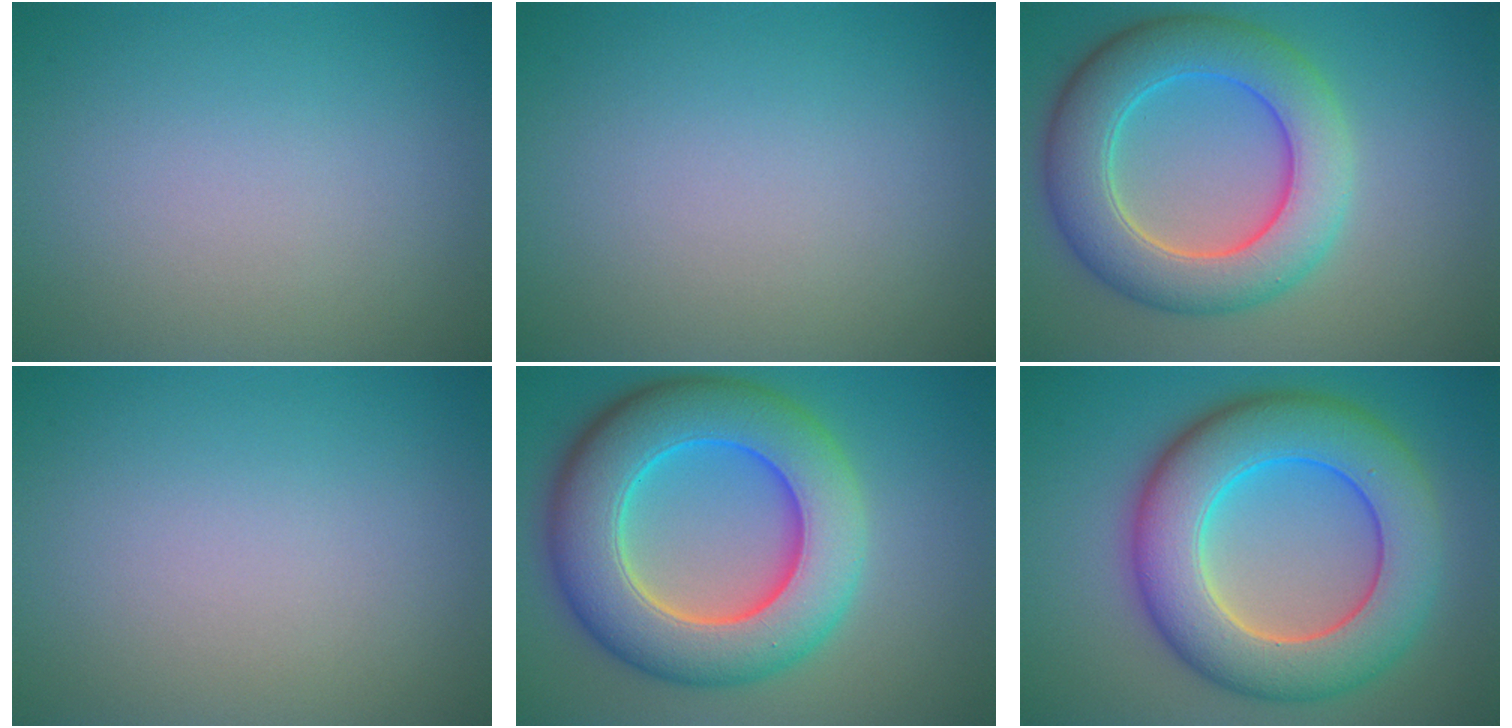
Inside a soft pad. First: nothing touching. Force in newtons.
{"total": 0.0}
{"total": 8.4, "press": 8.4, "slide": 0.5}
{"total": 0.0}
{"total": 11.5, "press": 11.5, "slide": 0.4}
{"total": 10.7, "press": 10.7, "slide": 0.4}